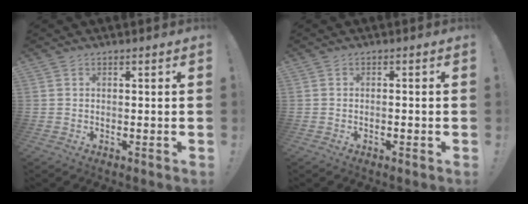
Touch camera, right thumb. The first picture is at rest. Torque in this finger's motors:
{"motor_torque": [-0.29, -0.17, 0.04, 0.21, -0.07]}